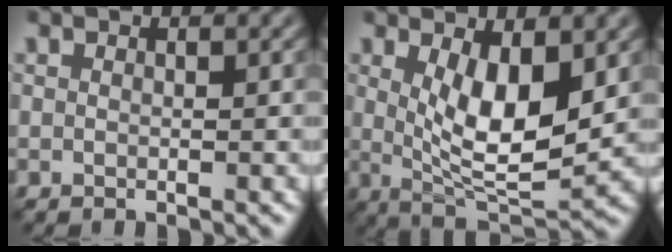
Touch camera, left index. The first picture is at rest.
{"total": 7.1, "force": [1.1, 2.5, 6.6], "torque": [-0.119, -0.019, 0.026]}